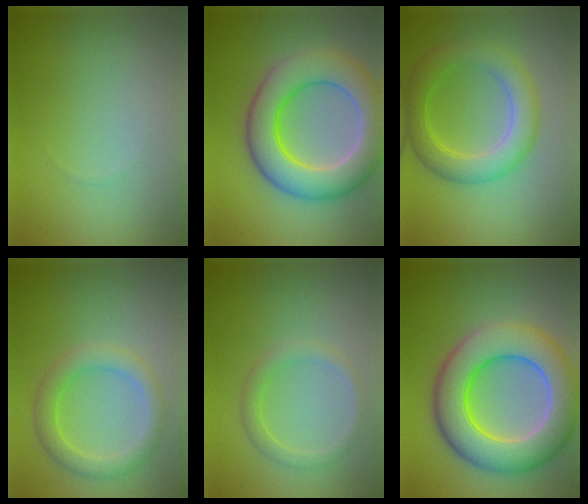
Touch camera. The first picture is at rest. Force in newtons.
{"total": 8.6, "press": 8.6, "slide": 0.4}
{"total": 4.7, "press": 4.7, "slide": 0.1}
{"total": 3.2, "press": 3.2, "slide": 0.4}
{"total": 1.8, "press": 1.8, "slide": 0.1}
{"total": 10.1, "press": 10.0, "slide": 0.7}